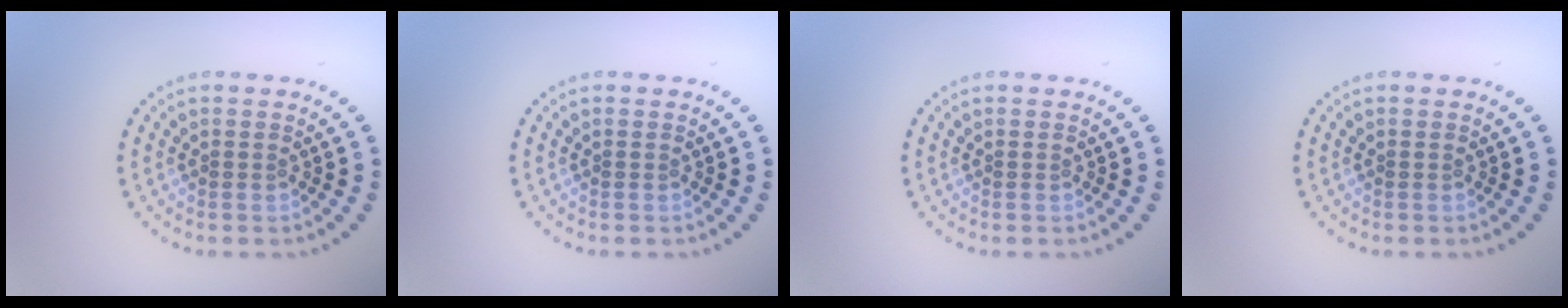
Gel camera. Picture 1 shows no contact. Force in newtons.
{"total": 0.0}
{"total": 0.0}
{"total": 0.0}